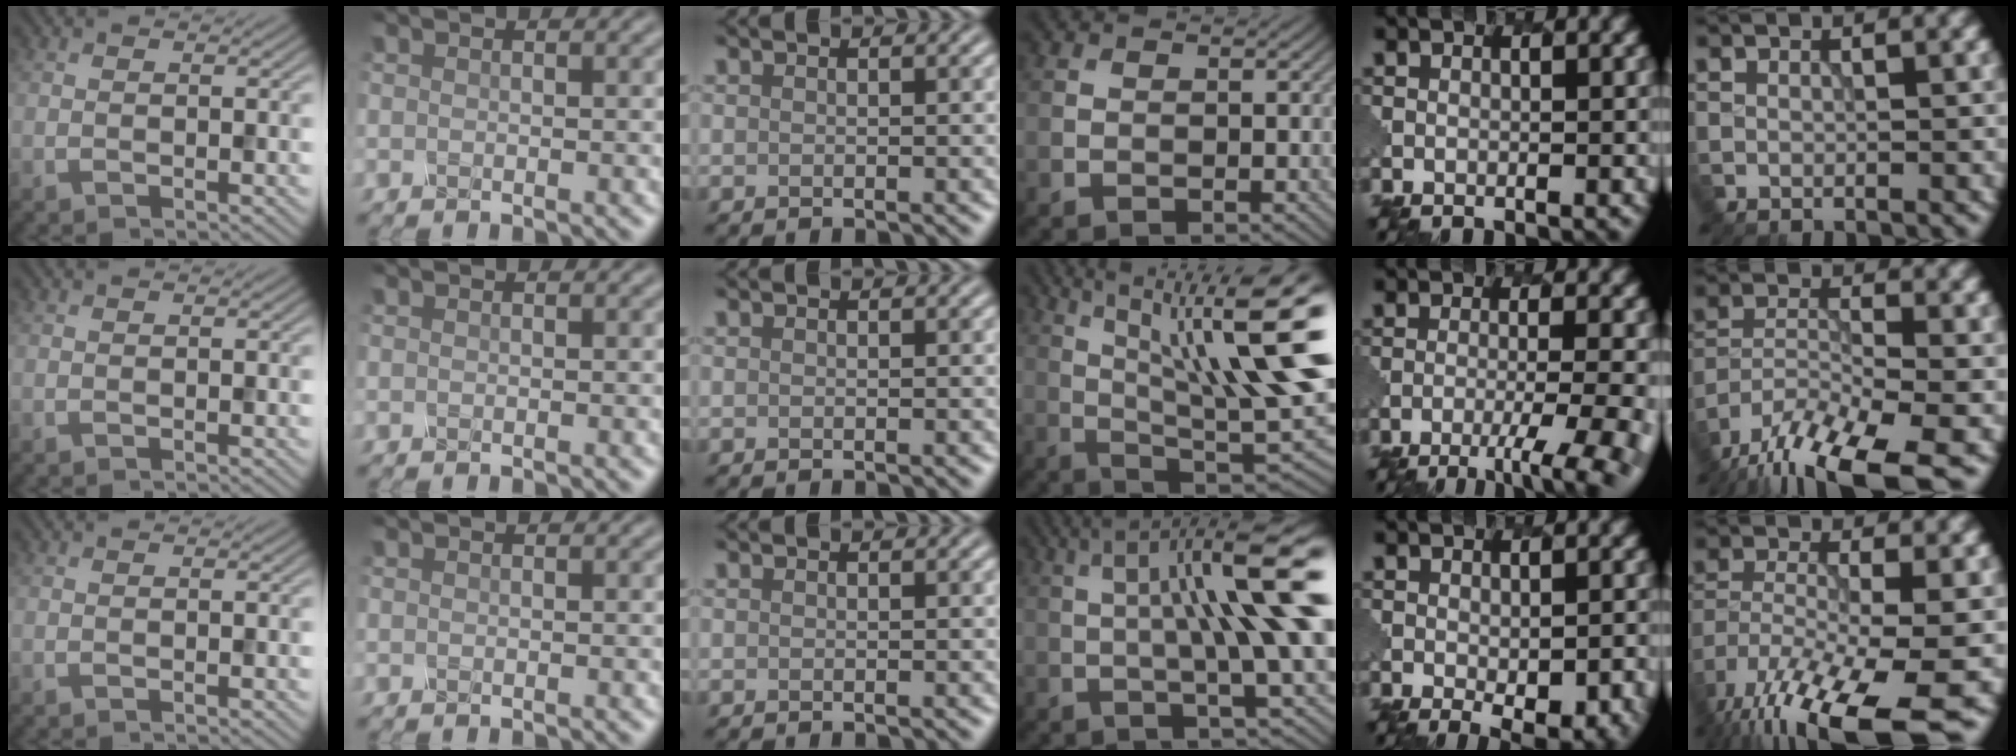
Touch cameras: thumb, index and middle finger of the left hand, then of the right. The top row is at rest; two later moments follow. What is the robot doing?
{"motion": "pour", "object": "mug"}